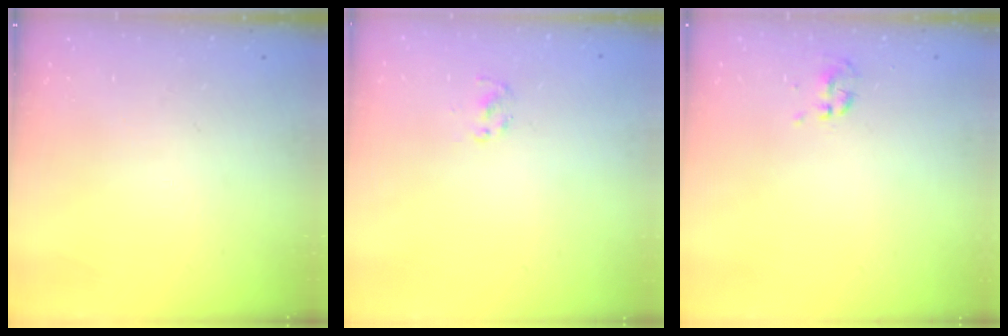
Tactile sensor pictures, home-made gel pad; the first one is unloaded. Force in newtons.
{"total": 2.1, "press": 1.9, "slide": 0.9}
{"total": 0.0}